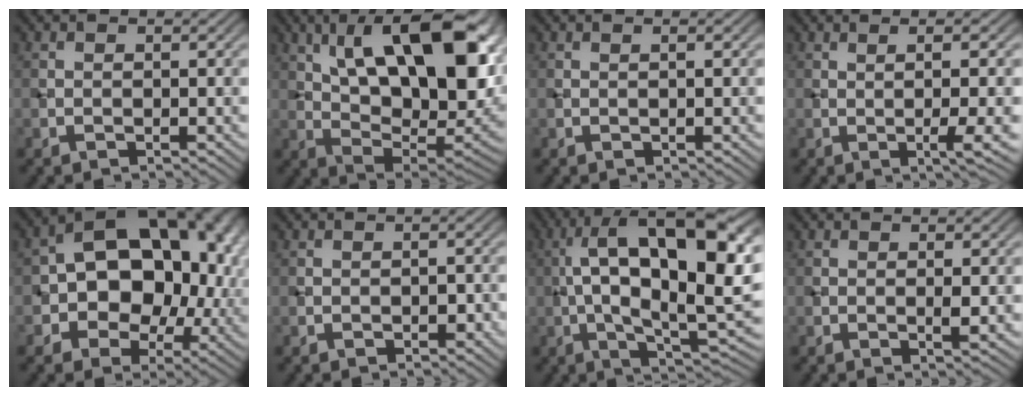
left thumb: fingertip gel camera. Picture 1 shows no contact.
{"total": 18.8, "force": [6.9, 8.1, 15.4], "torque": [-0.262, 0.015, 0.120]}
{"total": 0.5, "force": [0.2, 0.0, 0.5], "torque": [-0.009, 0.004, 0.002]}
{"total": 5.5, "force": [-0.1, 0.7, 5.5], "torque": [-0.092, 0.007, 0.001]}
{"total": 17.6, "force": [0.8, 12.4, 12.5], "torque": [-0.146, -0.005, 0.015]}
{"total": 1.2, "force": [-0.4, 0.5, 1.0], "torque": [-0.013, 0.003, -0.006]}
{"total": 18.2, "force": [2.8, 7.6, 16.3], "torque": [-0.275, 0.015, 0.048]}
{"total": 1.2, "force": [0.2, 0.1, 1.2], "torque": [-0.025, -0.001, 0.002]}